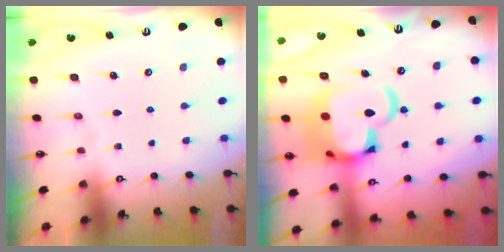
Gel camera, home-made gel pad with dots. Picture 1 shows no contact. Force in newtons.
{"total": 14.3, "press": 14.1, "slide": 2.2}